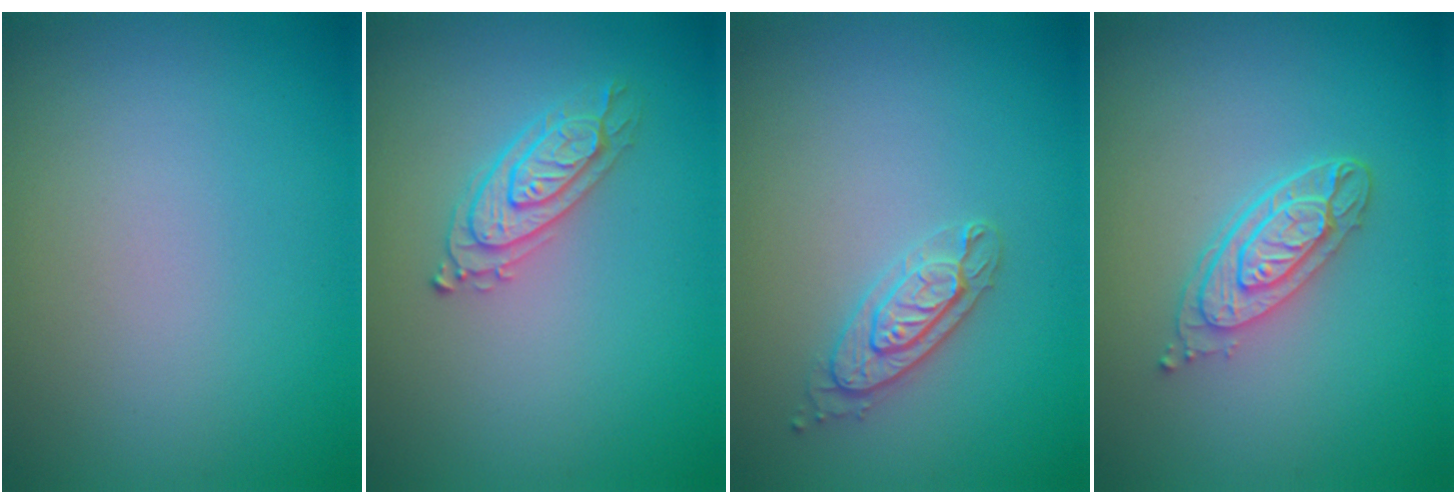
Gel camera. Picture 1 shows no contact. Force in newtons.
{"total": 2.4, "press": 2.4, "slide": 0.3}
{"total": 2.2, "press": 2.2, "slide": 0.3}
{"total": 3.7, "press": 2.8, "slide": 2.3}